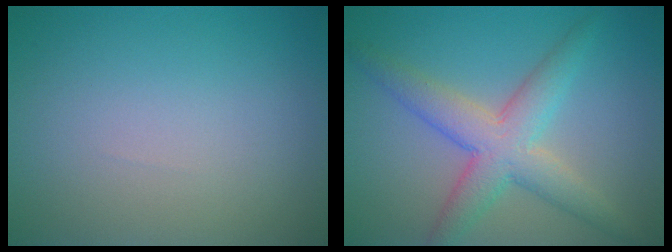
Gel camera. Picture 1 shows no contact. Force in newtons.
{"total": 5.3, "press": 5.3, "slide": 0.1}